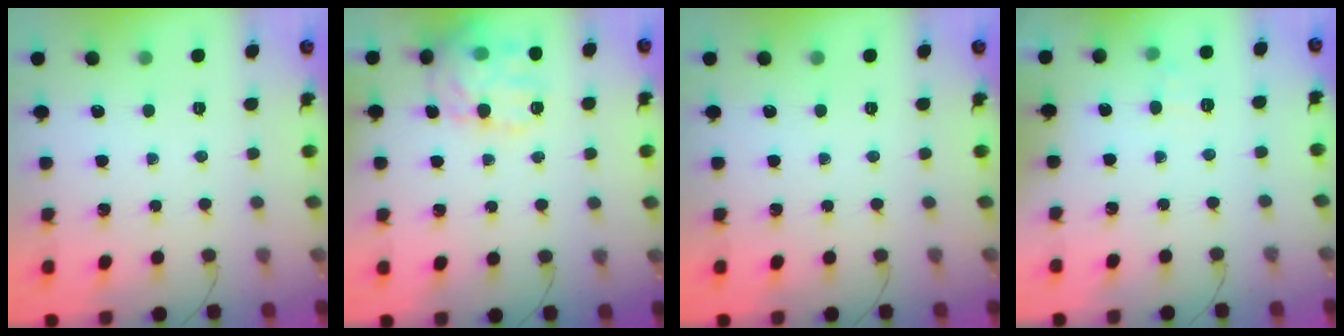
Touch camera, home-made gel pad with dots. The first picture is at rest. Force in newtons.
{"total": 14.5, "press": 14.5, "slide": 1.3}
{"total": 0.0}
{"total": 6.1, "press": 5.8, "slide": 1.8}